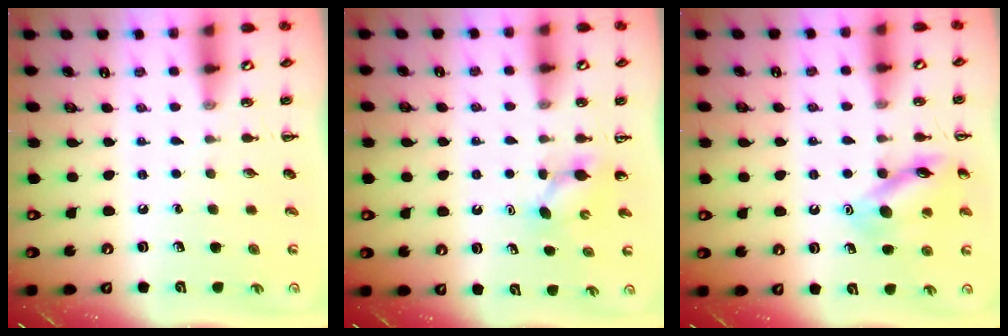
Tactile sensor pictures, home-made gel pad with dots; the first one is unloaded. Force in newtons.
{"total": 3.8, "press": 3.7, "slide": 1.1}
{"total": 13.2, "press": 13.2, "slide": 1.3}